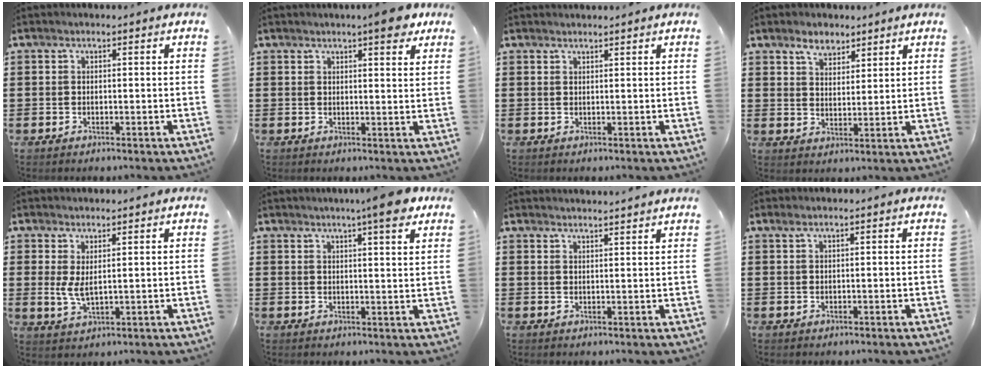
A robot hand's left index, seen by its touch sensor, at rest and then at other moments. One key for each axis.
{"total": 5.0, "fx": 3.8, "fy": 0.7, "fz": 3.2, "tx": -0.049, "ty": -0.007, "tz": 0.062}
{"total": 0.8, "fx": 0.8, "fy": -0.1, "fz": 0.1, "tx": -0.003, "ty": -0.003, "tz": 0.017}
{"total": 4.0, "fx": 3.3, "fy": 2.0, "fz": 1.2, "tx": -0.026, "ty": 0.004, "tz": 0.060}
{"total": 3.5, "fx": 1.2, "fy": 1.3, "fz": 3.1, "tx": -0.078, "ty": -0.004, "tz": 0.017}
{"total": 6.7, "fx": 5.0, "fy": 0.3, "fz": 4.5, "tx": -0.076, "ty": -0.013, "tz": 0.083}
{"total": 1.9, "fx": 1.9, "fy": -0.4, "fz": -0.1, "tx": -0.004, "ty": -0.004, "tz": 0.037}
{"total": 0.6, "fx": 0.2, "fy": -0.1, "fz": 0.6, "tx": -0.010, "ty": -0.004, "tz": 0.006}